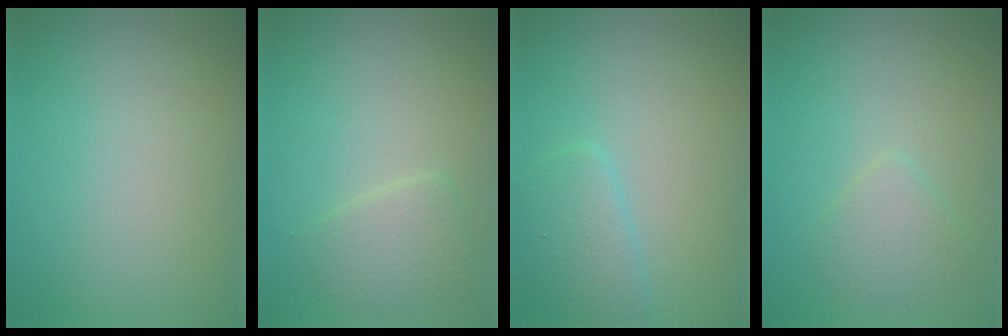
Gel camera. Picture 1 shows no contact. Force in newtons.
{"total": 2.3, "press": 2.3, "slide": 0.1}
{"total": 2.6, "press": 2.6, "slide": 0.1}
{"total": 2.0, "press": 2.0, "slide": 0.1}